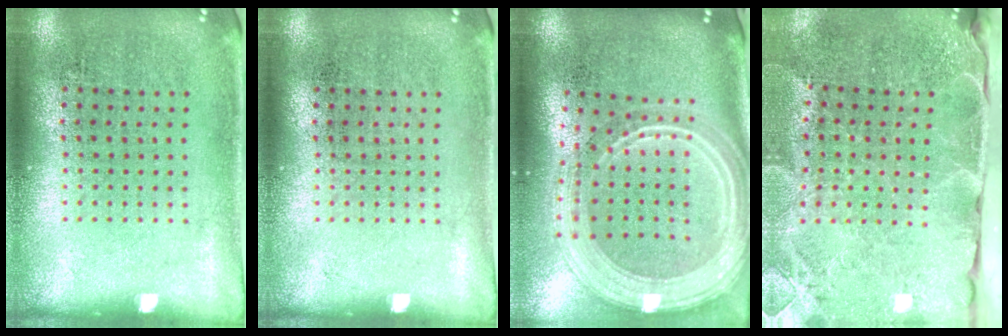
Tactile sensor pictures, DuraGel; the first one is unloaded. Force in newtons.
{"total": 0.0}
{"total": 3.0, "press": 2.4, "slide": 1.7}
{"total": 3.9, "press": 3.2, "slide": 2.1}